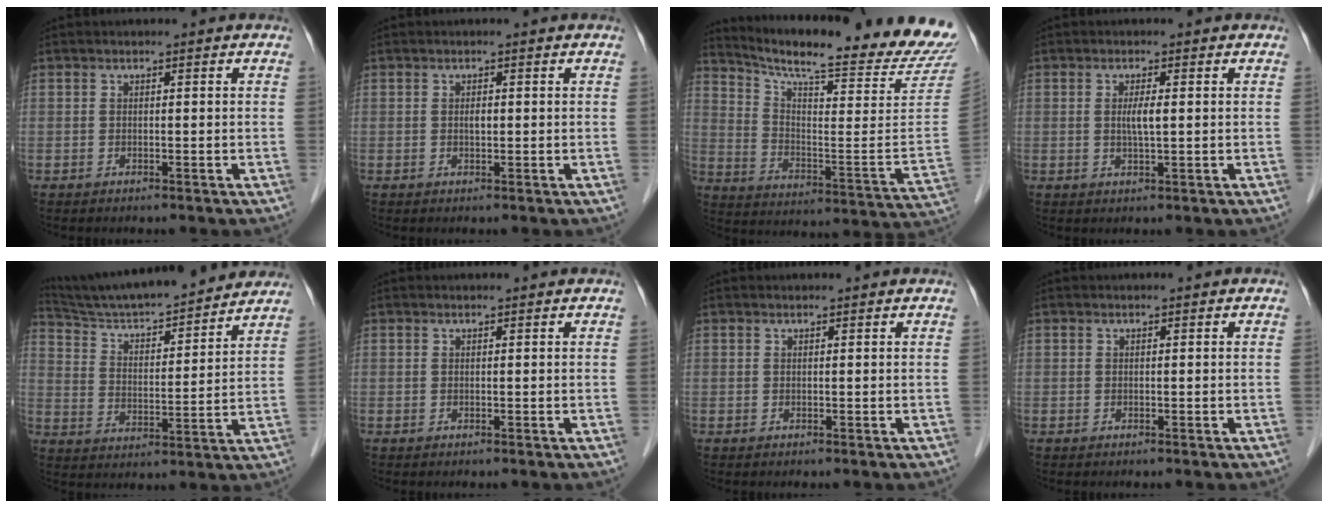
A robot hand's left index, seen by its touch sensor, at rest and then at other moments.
{"total": 0.8, "force": [-0.3, 0.3, 0.7], "torque": [-0.013, -0.005, -0.007]}
{"total": 25.3, "force": [23.0, 0.0, 10.4], "torque": [-0.170, -0.108, 0.301]}
{"total": 2.3, "force": [-0.2, 0.1, 2.3], "torque": [-0.045, -0.007, -0.004]}
{"total": 20.3, "force": [18.6, 2.0, 7.7], "torque": [-0.126, 0.006, 0.279]}
{"total": 1.0, "force": [1.0, 0.1, 0.2], "torque": [-0.008, 0.006, 0.009]}
{"total": 1.2, "force": [1.2, 0.1, 0.3], "torque": [-0.009, 0.006, 0.012]}
{"total": 0.0}